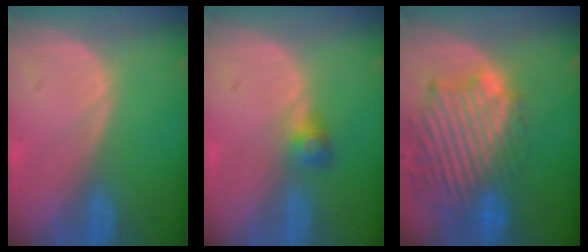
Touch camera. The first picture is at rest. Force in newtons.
{"total": 2.6, "press": 2.5, "slide": 0.7}
{"total": 13.7, "press": 11.7, "slide": 7.0}